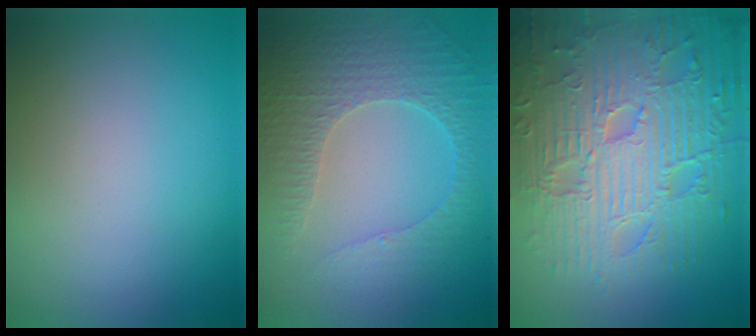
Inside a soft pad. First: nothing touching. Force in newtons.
{"total": 4.7, "press": 3.3, "slide": 3.3}
{"total": 11.0, "press": 7.2, "slide": 8.3}